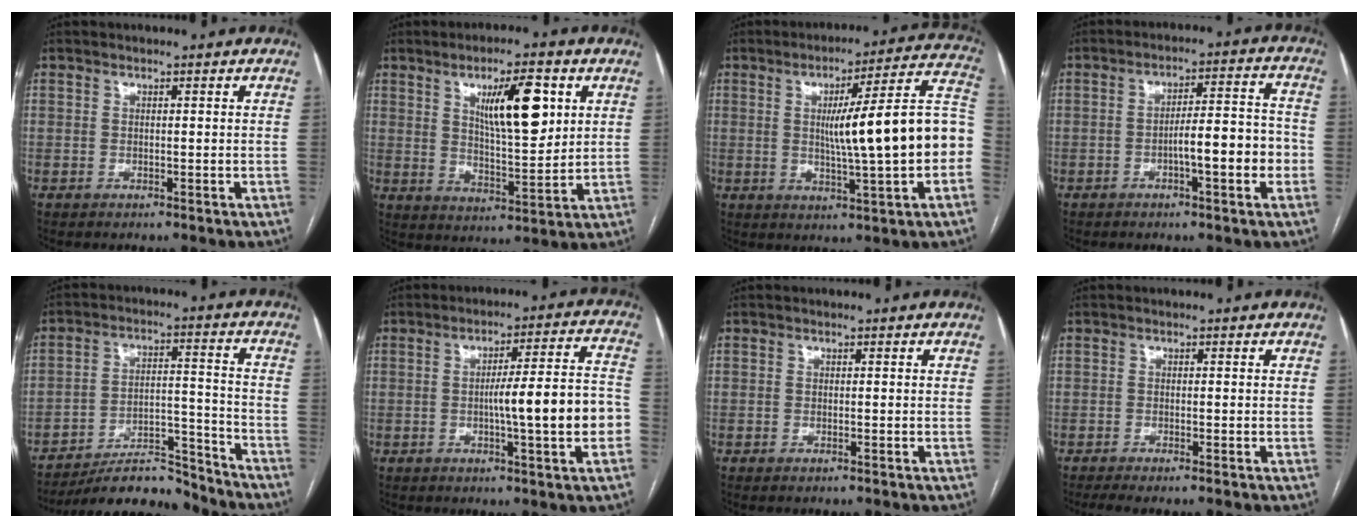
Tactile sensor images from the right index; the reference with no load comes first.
{"total": 11.4, "force": [4.3, 2.7, 10.2], "torque": [-0.168, 0.000, 0.075]}
{"total": 17.7, "force": [-0.8, 0.6, 17.7], "torque": [-0.231, 0.030, -0.010]}
{"total": 8.6, "force": [-2.5, 1.3, 8.1], "torque": [-0.123, 0.022, -0.037]}
{"total": 13.5, "force": [-12.8, 2.4, 3.7], "torque": [-0.051, 0.027, -0.208]}
{"total": 12.0, "force": [-2.3, 0.4, 11.8], "torque": [-0.170, 0.018, -0.034]}
{"total": 0.6, "force": [-0.4, 0.0, 0.4], "torque": [-0.008, -0.001, -0.006]}
{"total": 3.8, "force": [-3.1, -0.2, 2.2], "torque": [-0.031, -0.006, -0.052]}